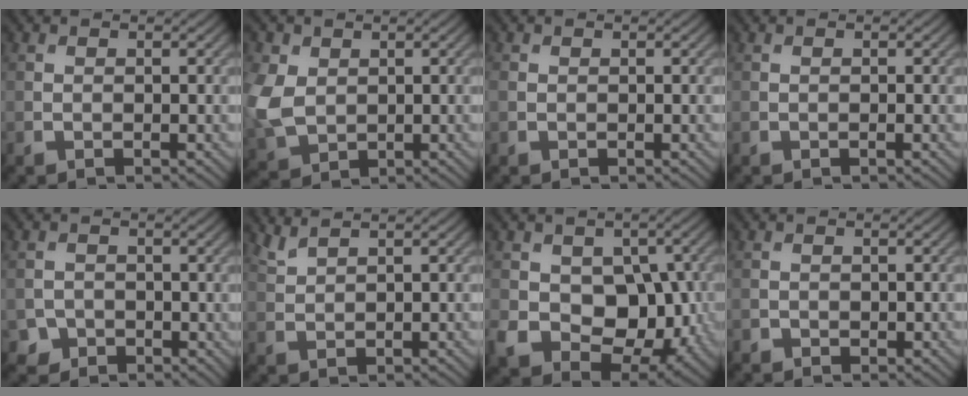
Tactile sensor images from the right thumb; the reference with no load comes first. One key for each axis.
{"total": 7.7, "fx": 1.0, "fy": 6.0, "fz": 4.8, "tx": -0.163, "ty": 0.000, "tz": 0.017}
{"total": 0.6, "fx": 0.0, "fy": 0.5, "fz": 0.4, "tx": -0.011, "ty": 0.001, "tz": -0.002}
{"total": 0.0}
{"total": 1.9, "fx": -0.9, "fy": 1.6, "fz": 0.2, "tx": 0.003, "ty": -0.002, "tz": -0.019}
{"total": 2.1, "fx": 1.7, "fy": 0.3, "fz": 1.1, "tx": -0.029, "ty": 0.008, "tz": 0.044}
{"total": 10.9, "fx": -0.8, "fy": 8.3, "fz": 7.1, "tx": -0.121, "ty": -0.031, "tz": -0.009}
{"total": 0.6, "fx": -0.3, "fy": 0.5, "fz": 0.1, "tx": 0.000, "ty": -0.003, "tz": -0.006}